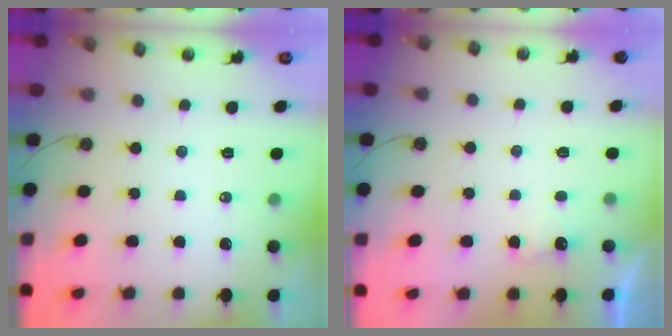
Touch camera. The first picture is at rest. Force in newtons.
{"total": 2.6, "press": 2.5, "slide": 0.8}